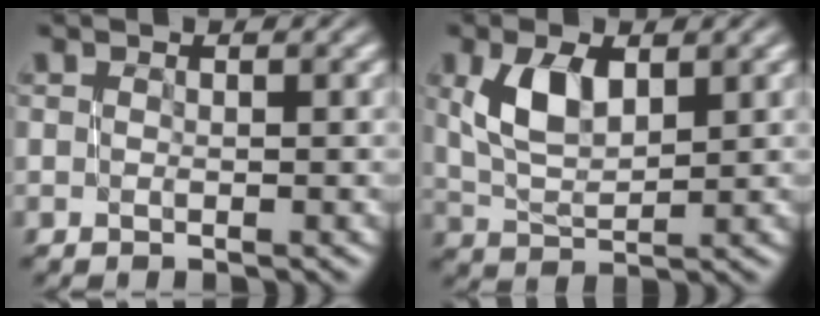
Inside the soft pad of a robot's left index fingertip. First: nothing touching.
{"total": 4.6, "force": [2.0, 2.5, 3.3], "torque": [-0.076, 0.008, 0.041]}